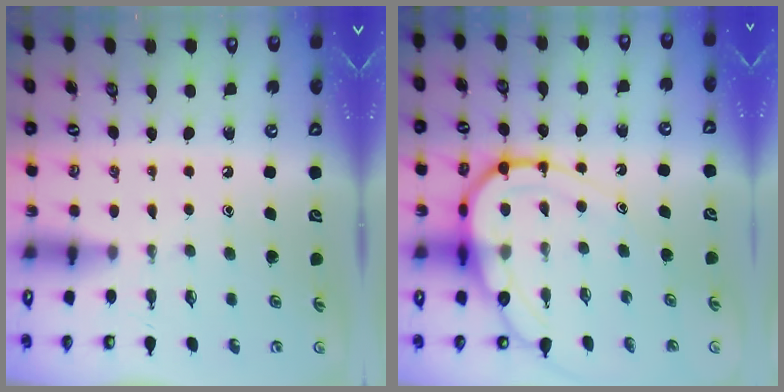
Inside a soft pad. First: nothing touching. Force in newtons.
{"total": 14.4, "press": 14.4, "slide": 1.5}